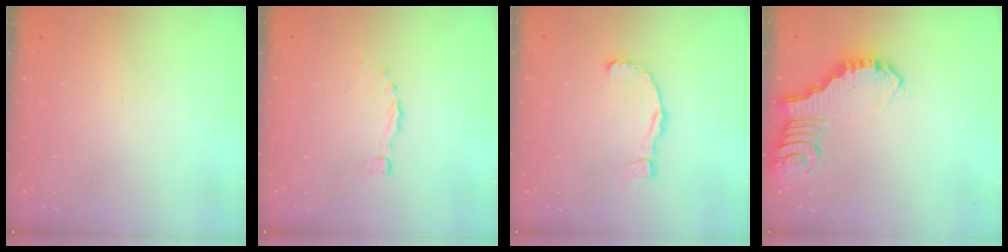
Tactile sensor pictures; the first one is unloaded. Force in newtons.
{"total": 0.0}
{"total": 5.9, "press": 5.8, "slide": 0.6}
{"total": 2.4, "press": 2.4, "slide": 0.3}